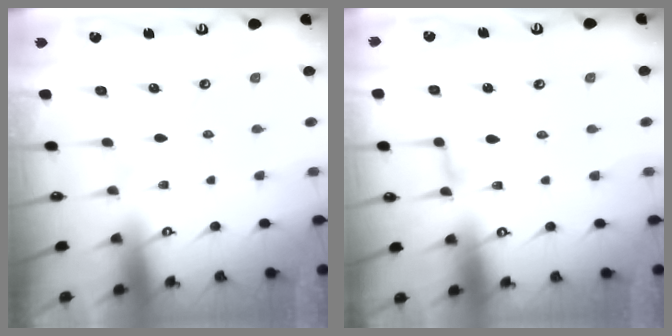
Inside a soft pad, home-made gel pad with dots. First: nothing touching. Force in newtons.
{"total": 6.0, "press": 6.0, "slide": 0.6}